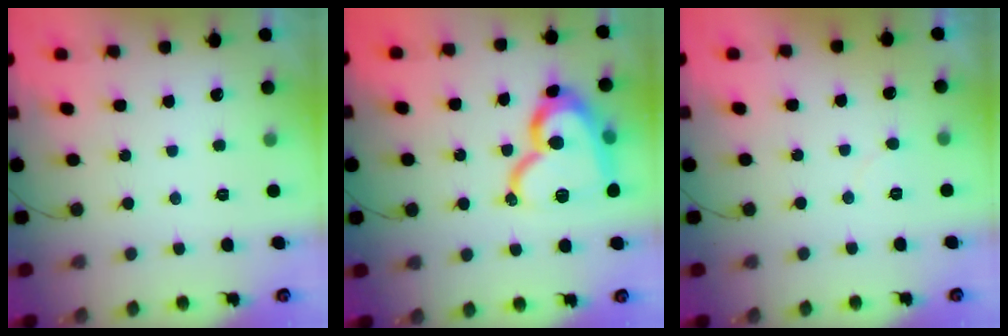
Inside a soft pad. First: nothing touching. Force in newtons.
{"total": 19.7, "press": 19.6, "slide": 1.7}
{"total": 4.0, "press": 4.0, "slide": 0.3}